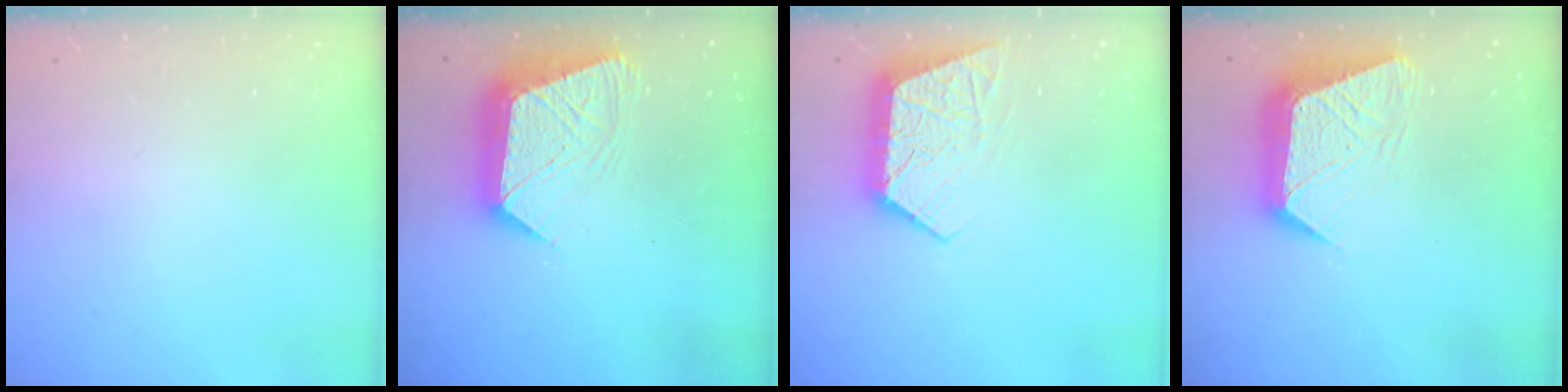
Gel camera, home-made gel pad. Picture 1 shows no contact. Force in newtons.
{"total": 14.3, "press": 14.2, "slide": 1.2}
{"total": 10.4, "press": 10.3, "slide": 0.9}
{"total": 13.1, "press": 13.1, "slide": 1.2}